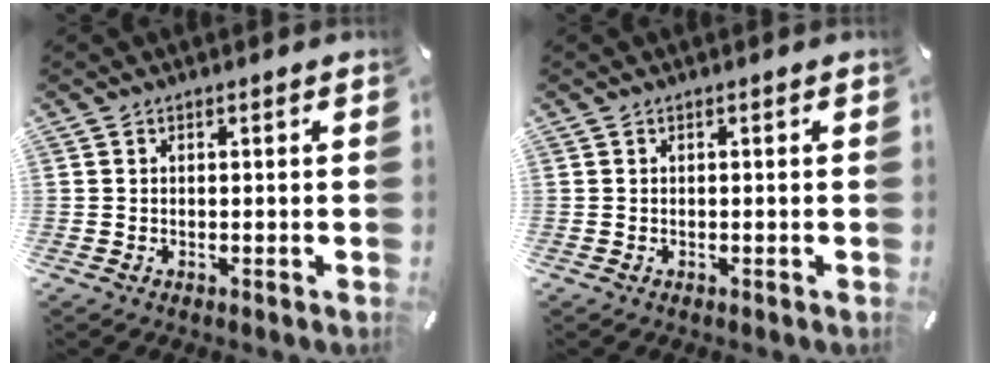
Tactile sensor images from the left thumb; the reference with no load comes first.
{"total": 0.0}